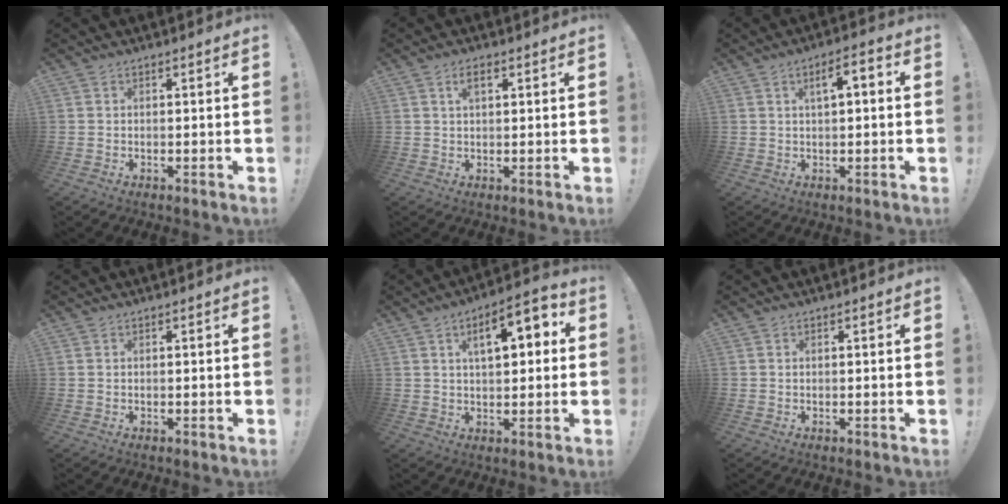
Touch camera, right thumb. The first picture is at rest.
{"total": 3.3, "force": [1.4, 1.6, 2.5], "torque": [-0.044, 0.003, 0.021]}
{"total": 5.2, "force": [0.7, 2.0, 4.7], "torque": [-0.064, 0.002, 0.005]}
{"total": 0.0}
{"total": 10.8, "force": [3.2, 4.9, 9.1], "torque": [-0.131, -0.004, 0.050]}
{"total": 0.0}